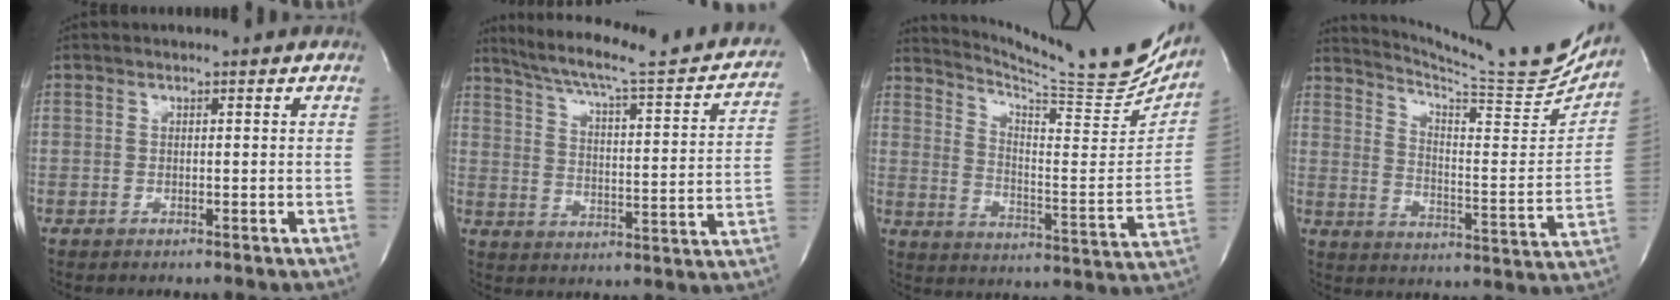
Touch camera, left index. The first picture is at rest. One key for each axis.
{"total": 24.5, "fx": 20.8, "fy": 2.9, "fz": 12.7, "tx": -0.188, "ty": -0.017, "tz": 0.266}
{"total": 21.1, "fx": 19.4, "fy": -0.2, "fz": 8.2, "tx": -0.136, "ty": -0.081, "tz": 0.267}
{"total": 19.9, "fx": 18.8, "fy": -0.9, "fz": 6.6, "tx": -0.115, "ty": -0.083, "tz": 0.258}